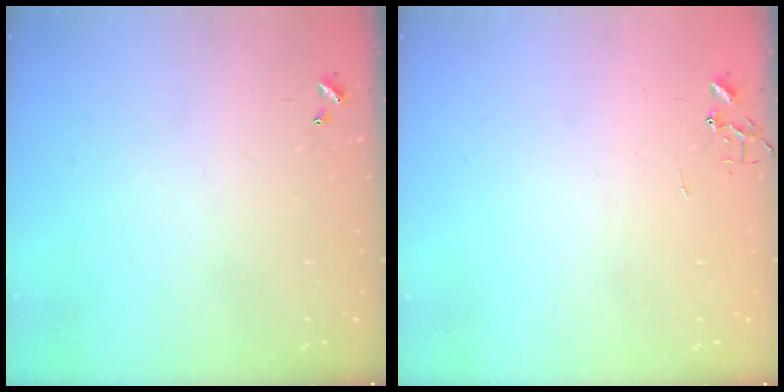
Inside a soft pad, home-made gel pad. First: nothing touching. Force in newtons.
{"total": 0.0}